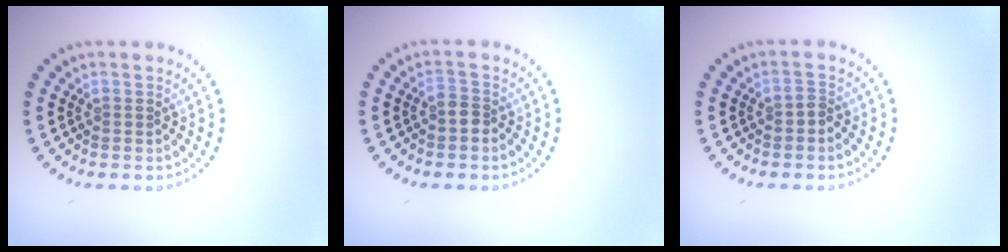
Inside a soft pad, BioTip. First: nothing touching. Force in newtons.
{"total": 1.5, "press": 1.2, "slide": 0.8}
{"total": 1.0, "press": 0.8, "slide": 0.6}